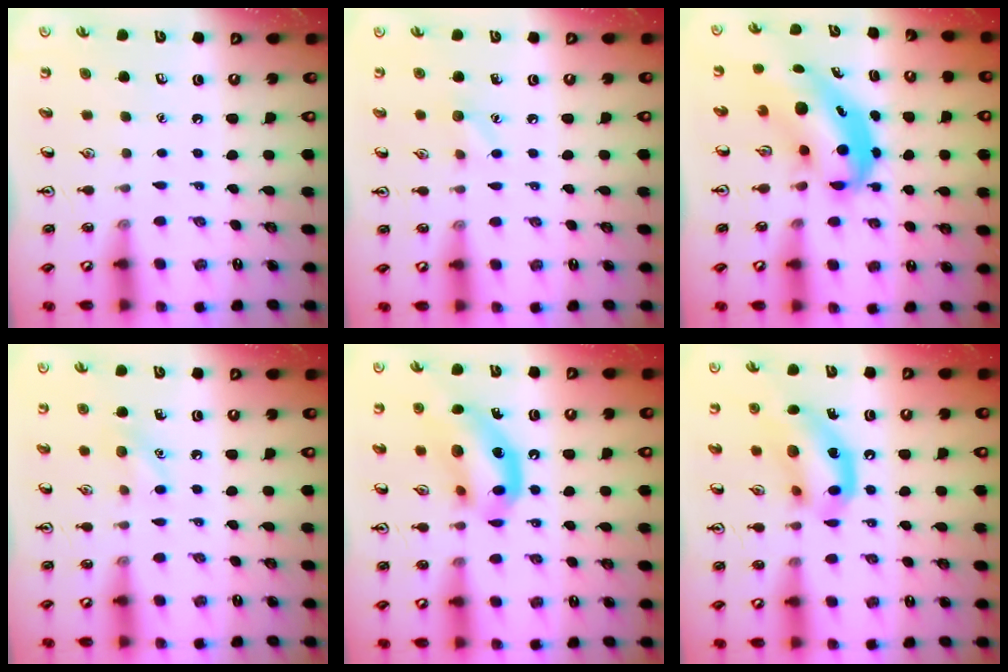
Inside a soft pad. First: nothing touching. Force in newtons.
{"total": 5.7, "press": 5.4, "slide": 1.8}
{"total": 7.3, "press": 7.1, "slide": 1.8}
{"total": 6.3, "press": 6.1, "slide": 1.6}
{"total": 14.4, "press": 13.9, "slide": 3.5}
{"total": 13.7, "press": 13.3, "slide": 3.2}